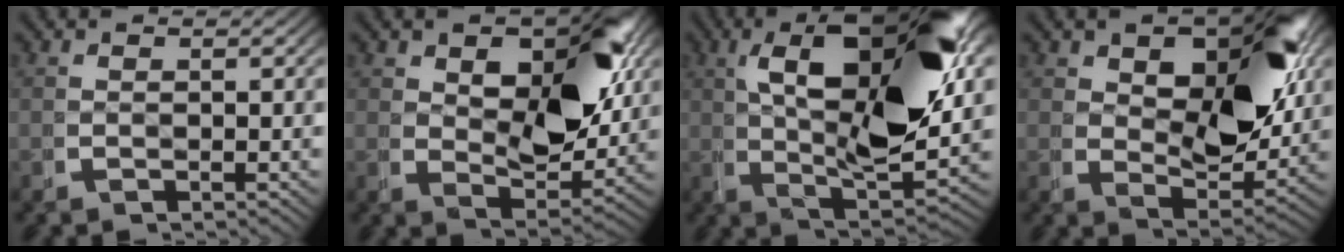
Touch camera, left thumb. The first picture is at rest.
{"total": 8.7, "force": [2.0, 4.6, 7.1], "torque": [-0.111, -0.032, 0.047]}
{"total": 18.3, "force": [2.8, 7.8, 16.3], "torque": [-0.260, -0.011, 0.053]}
{"total": 10.0, "force": [2.3, 5.3, 8.3], "torque": [-0.124, -0.033, 0.052]}